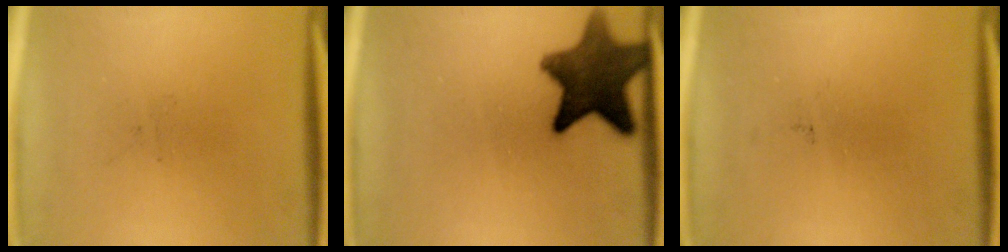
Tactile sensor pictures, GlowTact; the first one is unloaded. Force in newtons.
{"total": 11.6}
{"total": 0.0}